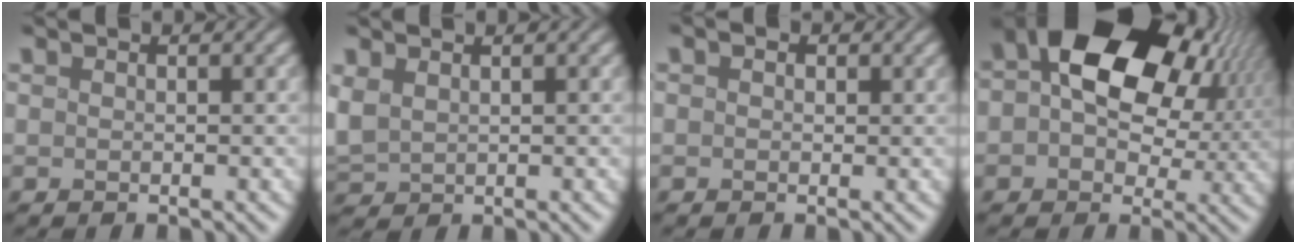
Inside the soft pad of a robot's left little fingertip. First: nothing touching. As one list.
[{"total": 3.1, "force": [0.5, 2.2, 2.1], "torque": [-0.058, 0.000, 0.007]}, {"total": 1.0, "force": [0.0, 0.8, 0.5], "torque": [-0.007, 0.008, -0.010]}, {"total": 17.6, "force": [5.0, 12.2, 11.7], "torque": [-0.182, 0.036, 0.078]}]